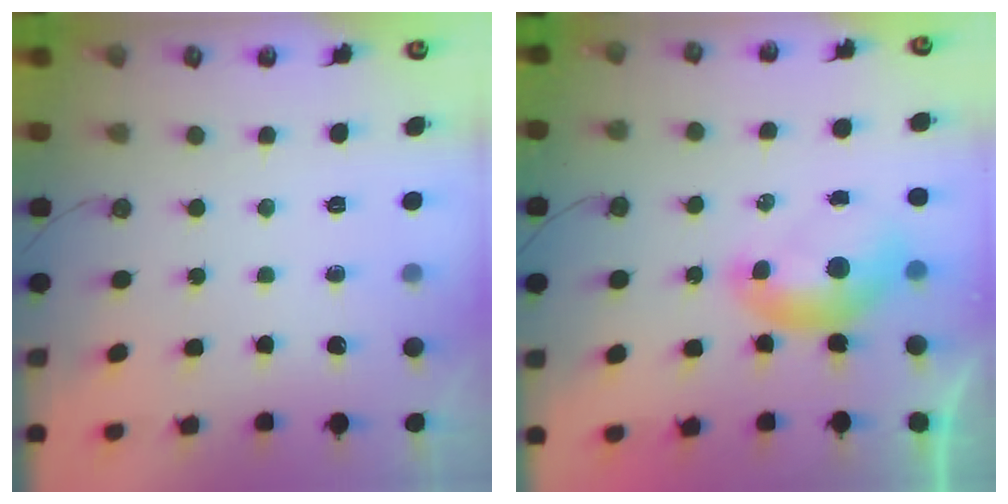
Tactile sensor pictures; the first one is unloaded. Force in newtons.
{"total": 1.3, "press": 1.1, "slide": 0.6}